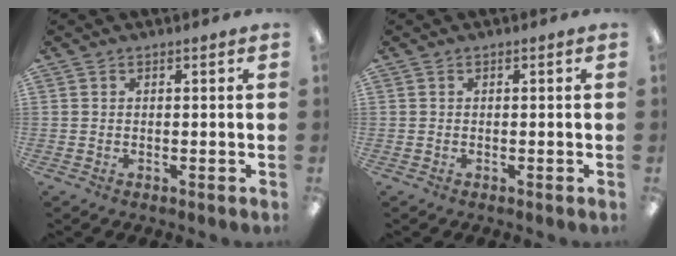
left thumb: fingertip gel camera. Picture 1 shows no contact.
{"total": 0.0}